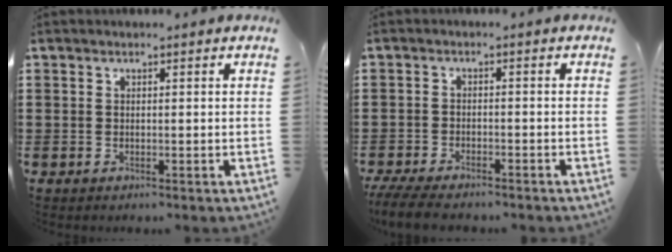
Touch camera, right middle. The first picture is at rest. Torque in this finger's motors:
{"motor_torque": [0.71, -0.17, 0.44, 0.13]}